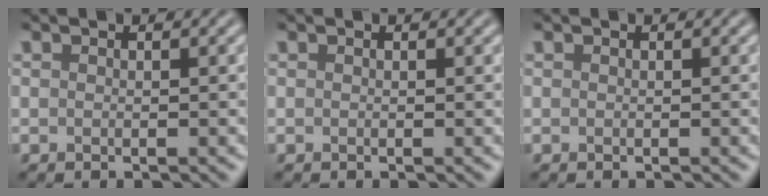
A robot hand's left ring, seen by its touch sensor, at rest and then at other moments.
{"total": 0.0}
{"total": 0.0}